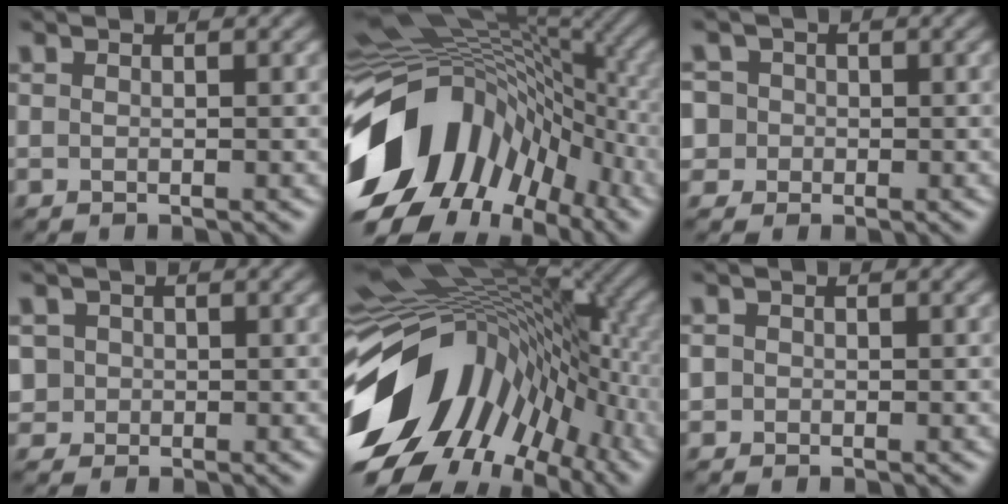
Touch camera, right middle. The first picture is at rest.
{"total": 16.7, "force": [-5.4, 11.2, 11.1], "torque": [-0.223, -0.003, -0.102]}
{"total": 5.0, "force": [0.6, 4.6, 1.6], "torque": [-0.028, 0.038, -0.017]}
{"total": 2.4, "force": [0.3, 2.3, 0.5], "torque": [-0.005, 0.011, 0.011]}
{"total": 17.7, "force": [-5.4, 10.9, 12.8], "torque": [-0.237, -0.008, -0.097]}
{"total": 1.1, "force": [-0.1, 1.0, 0.2], "torque": [0.001, -0.004, -0.003]}